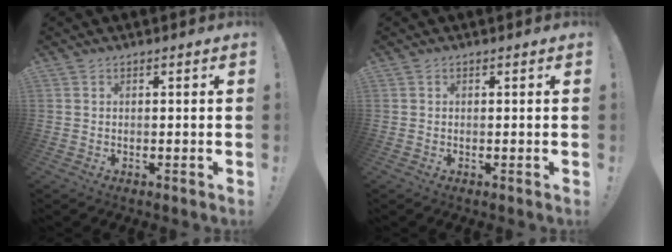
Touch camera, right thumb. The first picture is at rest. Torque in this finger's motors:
{"motor_torque": [-0.22, -0.12, -0.09, 0.16, -0.01]}